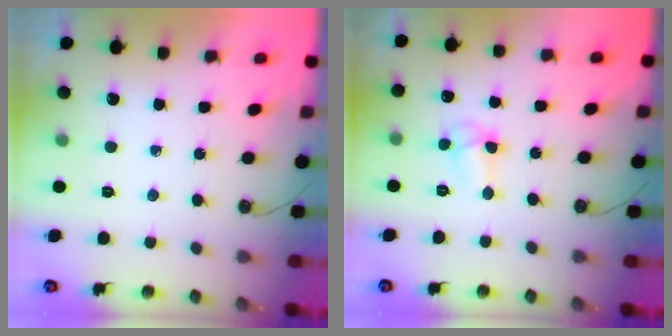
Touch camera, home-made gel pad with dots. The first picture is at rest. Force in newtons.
{"total": 6.7, "press": 6.7, "slide": 0.7}